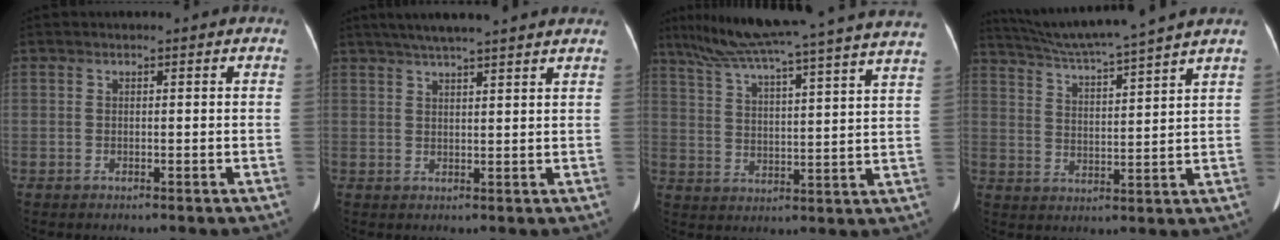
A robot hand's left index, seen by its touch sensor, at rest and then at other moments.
{"total": 15.0, "force": [12.9, 0.7, 7.6], "torque": [-0.122, 0.035, 0.170]}
{"total": 27.0, "force": [23.4, -0.9, 13.5], "torque": [-0.226, -0.016, 0.316]}
{"total": 14.8, "force": [13.1, -1.9, 6.6], "torque": [-0.121, -0.002, 0.201]}